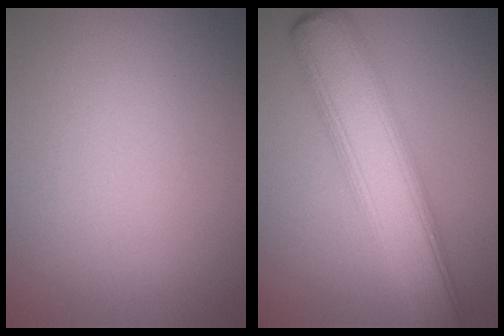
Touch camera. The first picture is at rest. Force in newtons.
{"total": 8.0, "press": 8.0, "slide": 0.2}